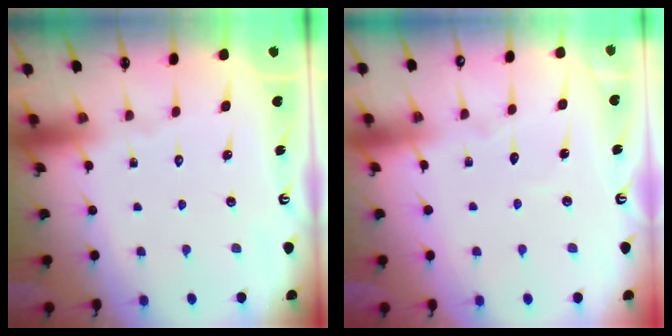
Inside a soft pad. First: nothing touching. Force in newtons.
{"total": 3.1, "press": 3.1, "slide": 0.3}